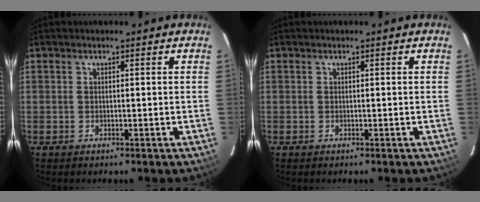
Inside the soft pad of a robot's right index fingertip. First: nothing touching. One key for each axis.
{"total": 0.0}